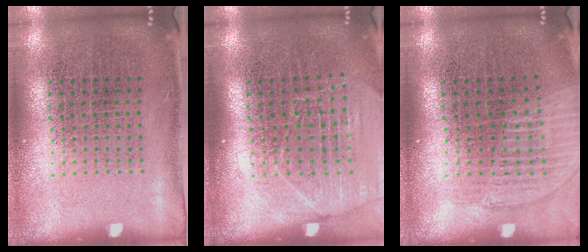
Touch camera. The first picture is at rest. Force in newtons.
{"total": 1.6, "press": 1.5, "slide": 0.5}
{"total": 1.2, "press": 1.1, "slide": 0.4}